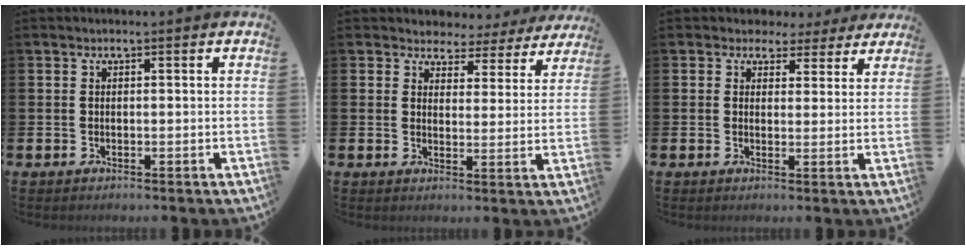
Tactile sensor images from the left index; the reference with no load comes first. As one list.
[{"total": 3.5, "force": [3.1, 1.7, -0.1], "torque": [-0.018, -0.024, 0.050]}, {"total": 3.2, "force": [2.4, 2.1, 0.2], "torque": [-0.012, -0.011, 0.039]}]